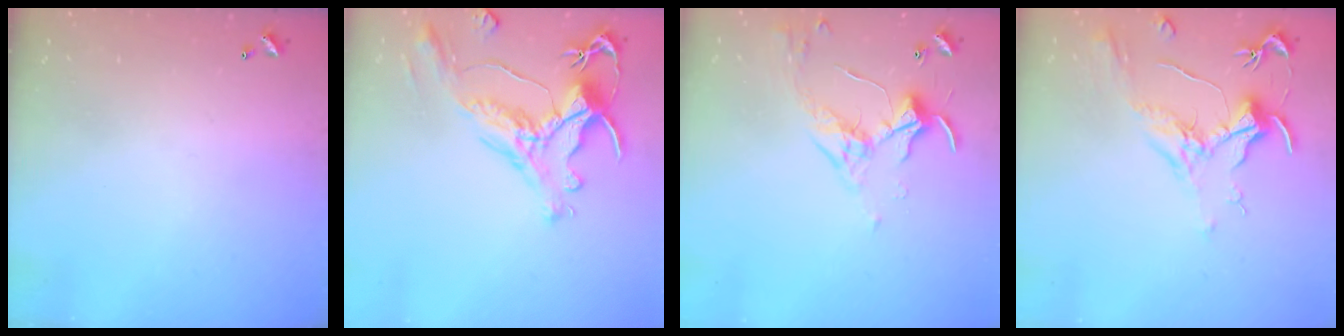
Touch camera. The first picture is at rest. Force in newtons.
{"total": 1.5, "press": 0.7, "slide": 1.3}
{"total": 3.5, "press": 3.4, "slide": 0.7}
{"total": 1.9, "press": 1.7, "slide": 0.9}